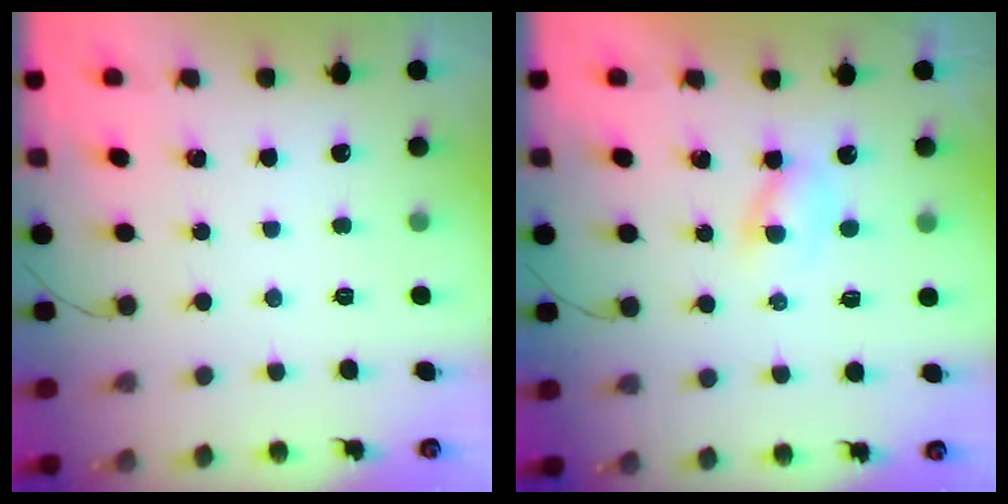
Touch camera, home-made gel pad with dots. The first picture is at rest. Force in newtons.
{"total": 2.0, "press": 1.8, "slide": 0.9}